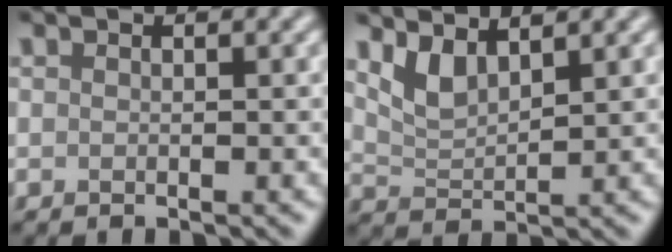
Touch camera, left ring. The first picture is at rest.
{"total": 2.7, "force": [2.0, 0.9, 1.7], "torque": [-0.039, -0.010, 0.046]}